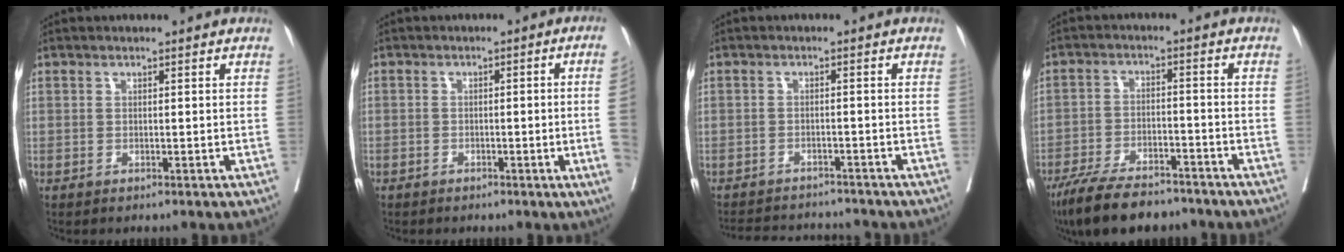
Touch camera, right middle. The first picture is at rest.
{"total": 5.0, "force": [-1.2, -0.6, 4.8], "torque": [-0.053, 0.001, -0.018]}
{"total": 8.9, "force": [-8.5, 1.7, 1.8], "torque": [-0.030, 0.006, -0.117]}
{"total": 12.6, "force": [-10.3, 3.6, 6.2], "torque": [-0.101, -0.015, -0.169]}